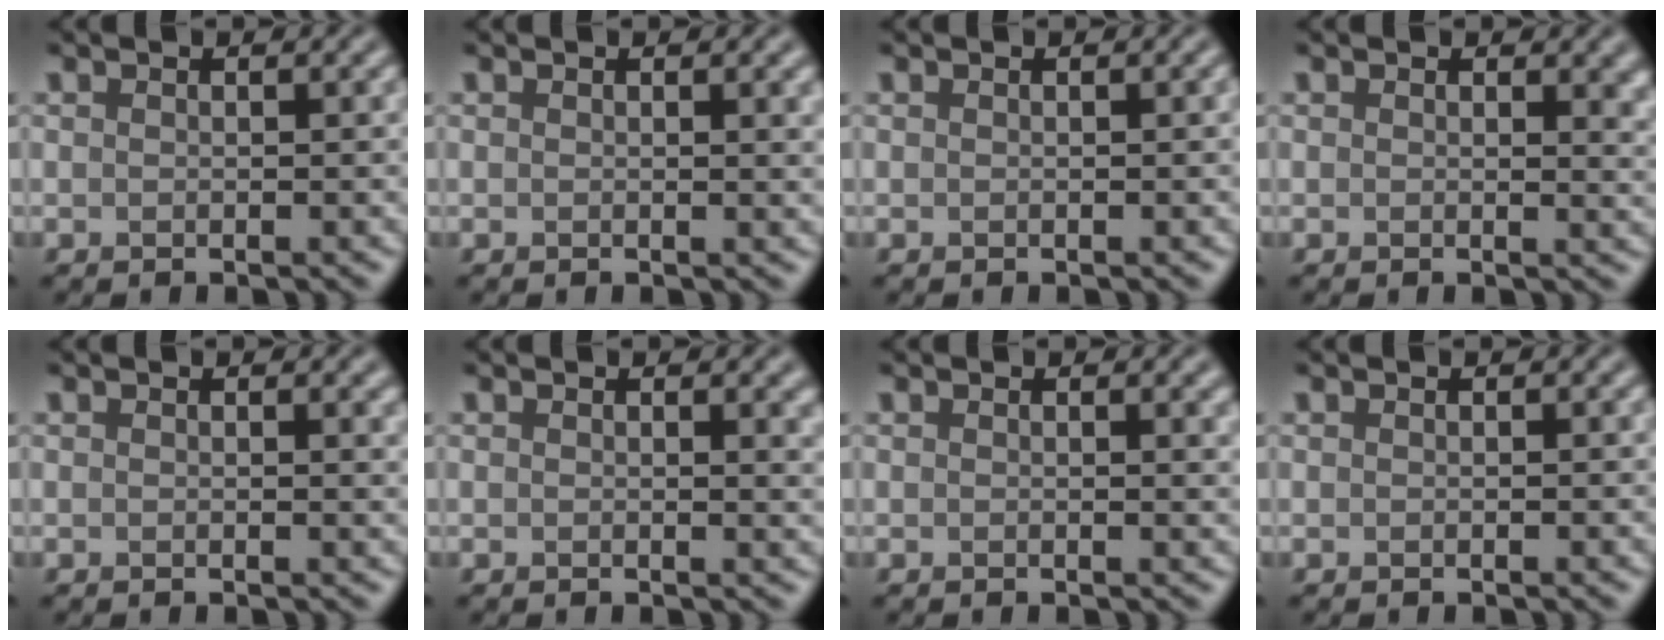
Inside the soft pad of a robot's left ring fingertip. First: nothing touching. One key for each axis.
{"total": 1.1, "fx": 0.5, "fy": 0.3, "fz": 1.0, "tx": -0.006, "ty": 0.001, "tz": 0.005}
{"total": 0.0}
{"total": 2.0, "fx": 0.8, "fy": 1.0, "fz": 1.6, "tx": -0.013, "ty": -0.005, "tz": 0.011}
{"total": 0.7, "fx": 0.4, "fy": 0.2, "fz": 0.5, "tx": -0.002, "ty": 0.001, "tz": 0.006}
{"total": 1.5, "fx": 0.7, "fy": 0.5, "fz": 1.2, "tx": -0.006, "ty": 0.002, "tz": 0.008}
{"total": 1.0, "fx": 0.5, "fy": 0.3, "fz": 0.8, "tx": -0.003, "ty": 0.002, "tz": 0.006}
{"total": 0.0}